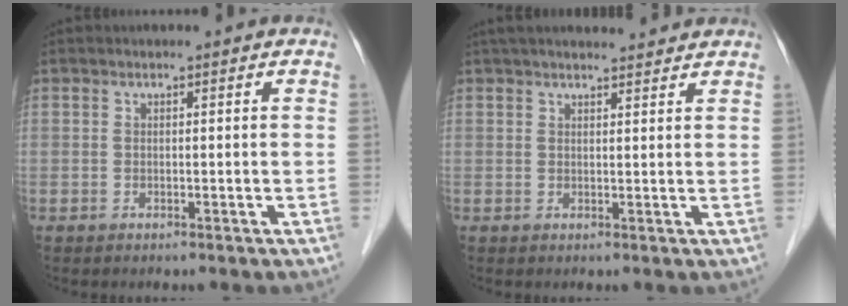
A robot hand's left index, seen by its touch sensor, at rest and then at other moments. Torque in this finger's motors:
{"motor_torque": [0.54, -0.70, 0.09, 0.02]}